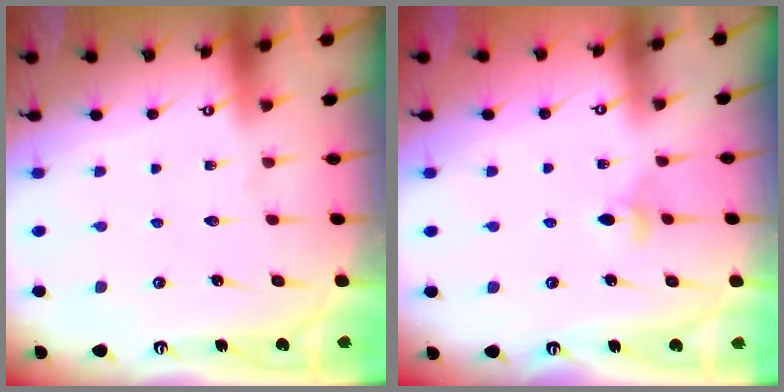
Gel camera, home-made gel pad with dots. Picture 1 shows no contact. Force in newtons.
{"total": 2.9, "press": 2.8, "slide": 0.6}